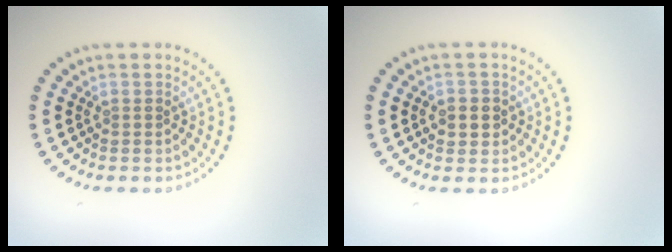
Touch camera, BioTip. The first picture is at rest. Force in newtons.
{"total": 2.0, "press": 1.9, "slide": 0.5}